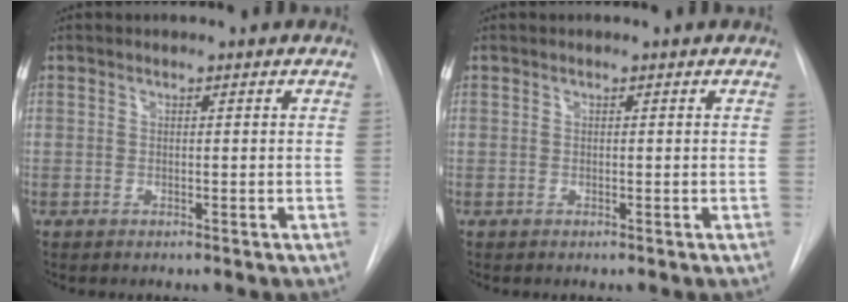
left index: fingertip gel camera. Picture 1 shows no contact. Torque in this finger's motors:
{"motor_torque": [-0.05, 0.11, 0.00, 0.00]}